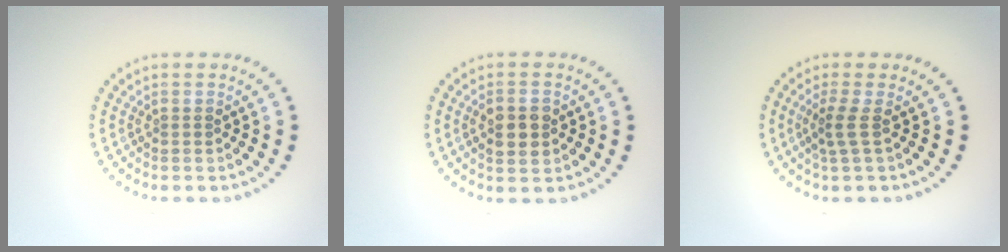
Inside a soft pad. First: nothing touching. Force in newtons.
{"total": 2.9, "press": 2.9, "slide": 0.1}
{"total": 2.0, "press": 1.3, "slide": 1.5}